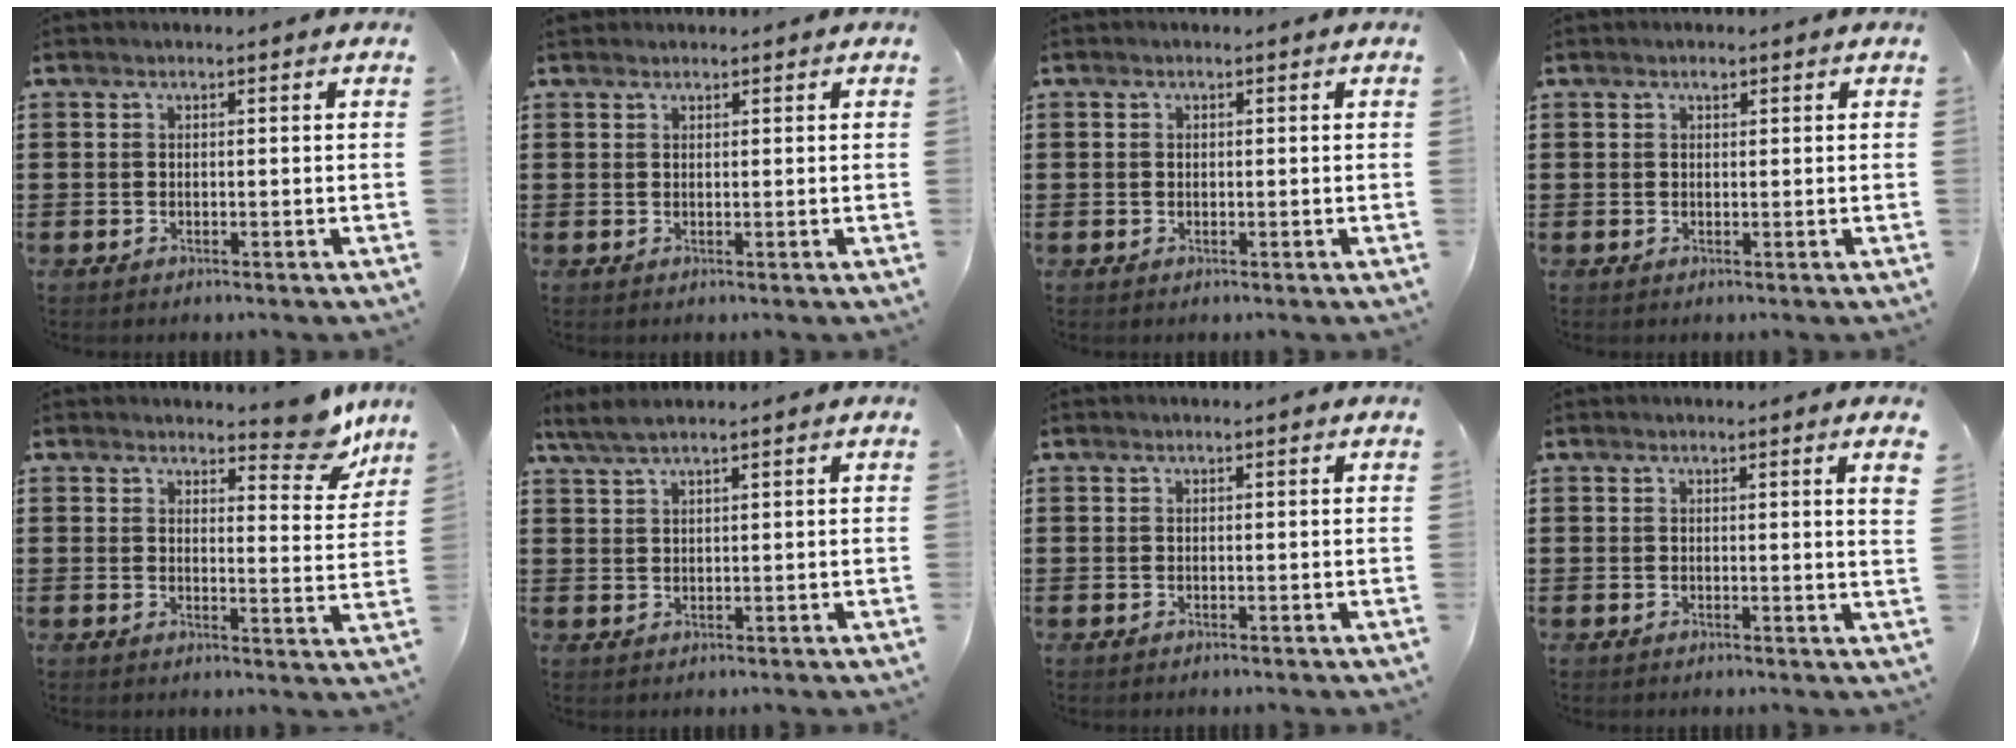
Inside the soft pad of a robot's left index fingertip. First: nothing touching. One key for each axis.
{"total": 0.8, "fx": 0.7, "fy": 0.4, "fz": 0.0, "tx": -0.003, "ty": 0.002, "tz": 0.014}
{"total": 0.6, "fx": 0.2, "fy": 0.4, "fz": 0.3, "tx": -0.008, "ty": 0.002, "tz": 0.004}
{"total": 0.8, "fx": 0.4, "fy": 0.4, "fz": 0.4, "tx": -0.002, "ty": 0.000, "tz": 0.006}
{"total": 7.0, "fx": 5.8, "fy": 2.1, "fz": 3.4, "tx": -0.036, "ty": -0.031, "tz": 0.098}
{"total": 2.6, "fx": 2.0, "fy": 0.2, "fz": 1.7, "tx": -0.038, "ty": 0.002, "tz": 0.037}
{"total": 0.0}
{"total": 1.6, "fx": 0.8, "fy": -0.3, "fz": 1.3, "tx": -0.027, "ty": -0.004, "tz": 0.014}